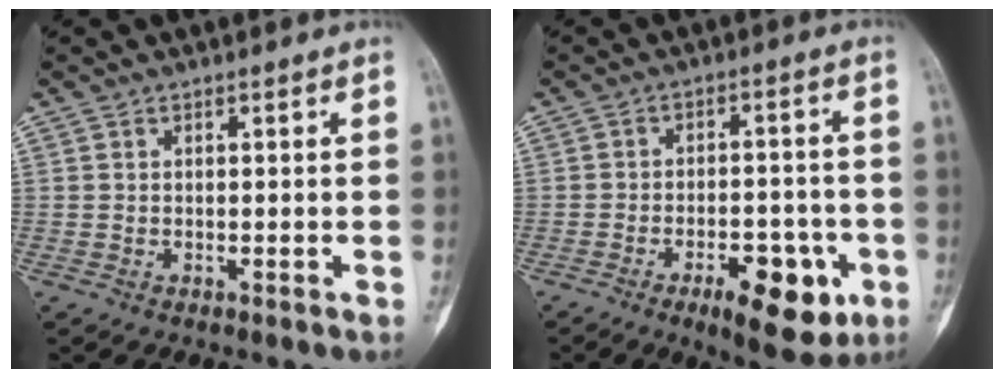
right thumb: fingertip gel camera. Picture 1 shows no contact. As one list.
[{"total": 12.3, "force": [-5.5, 5.2, 9.7], "torque": [-0.113, 0.024, -0.073]}]